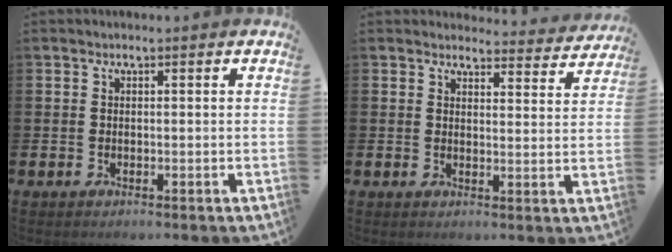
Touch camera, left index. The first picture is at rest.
{"total": 3.4, "force": [3.4, 0.7, 0.1], "torque": [0.008, -0.031, 0.054]}